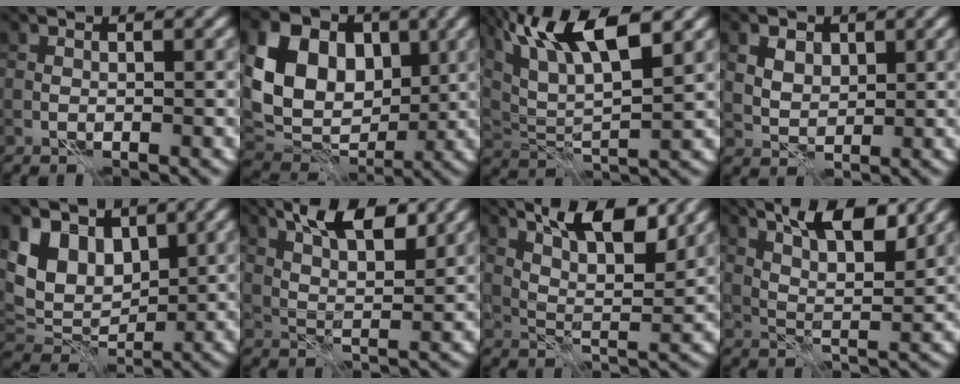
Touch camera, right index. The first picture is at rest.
{"total": 10.2, "force": [2.6, 7.6, 6.4], "torque": [-0.124, 0.002, 0.037]}
{"total": 9.3, "force": [5.5, 2.7, 7.1], "torque": [-0.136, 0.009, 0.096]}
{"total": 3.4, "force": [1.7, 2.3, 1.8], "torque": [-0.040, 0.005, 0.030]}
{"total": 6.3, "force": [3.1, 4.3, 3.3], "torque": [-0.068, -0.007, 0.047]}
{"total": 6.3, "force": [3.8, 2.3, 4.4], "torque": [-0.067, 0.007, 0.061]}
{"total": 7.7, "force": [4.7, 2.2, 5.7], "torque": [-0.089, 0.005, 0.073]}
{"total": 6.8, "force": [4.2, 2.1, 5.0], "torque": [-0.073, 0.003, 0.065]}